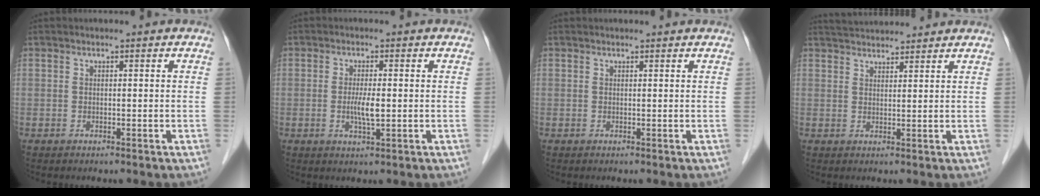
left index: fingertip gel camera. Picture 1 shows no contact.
{"total": 3.2, "force": [-0.5, 0.5, 3.1], "torque": [-0.064, -0.009, -0.008]}
{"total": 1.3, "force": [1.3, 0.2, 0.3], "torque": [-0.008, 0.007, 0.014]}
{"total": 7.0, "force": [6.7, 1.0, 1.7], "torque": [-0.032, 0.031, 0.102]}